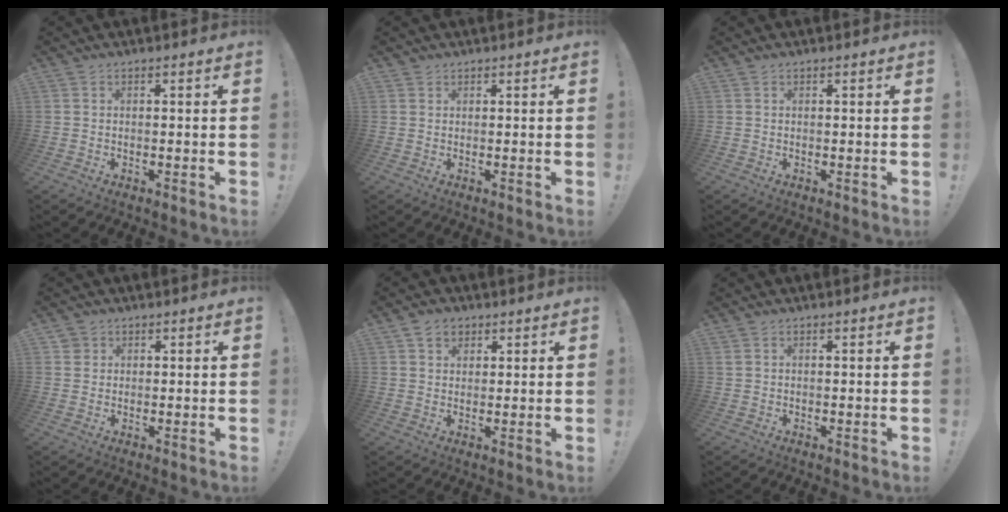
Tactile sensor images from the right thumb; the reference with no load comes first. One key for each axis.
{"total": 1.0, "fx": 0.8, "fy": 0.6, "fz": 0.0, "tx": 0.004, "ty": -0.002, "tz": 0.016}
{"total": 0.0}
{"total": 1.8, "fx": 1.0, "fy": 1.5, "fz": 0.3, "tx": -0.006, "ty": -0.002, "tz": 0.018}
{"total": 4.3, "fx": 2.4, "fy": 3.3, "fz": 1.4, "tx": -0.022, "ty": -0.002, "tz": 0.043}
{"total": 0.5, "fx": 0.3, "fy": 0.3, "fz": 0.3, "tx": -0.014, "ty": 0.004, "tz": 0.007}